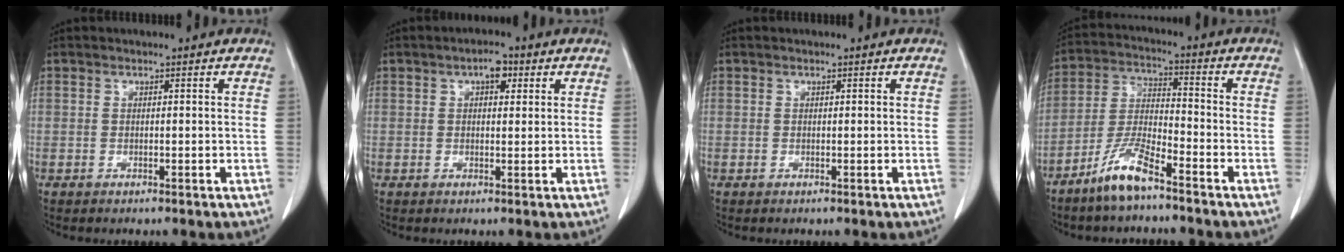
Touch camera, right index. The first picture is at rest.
{"total": 3.2, "force": [1.4, 1.4, 2.4], "torque": [-0.038, 0.009, 0.019]}
{"total": 0.0}
{"total": 8.2, "force": [-6.0, 1.2, 5.5], "torque": [-0.122, -0.014, -0.122]}